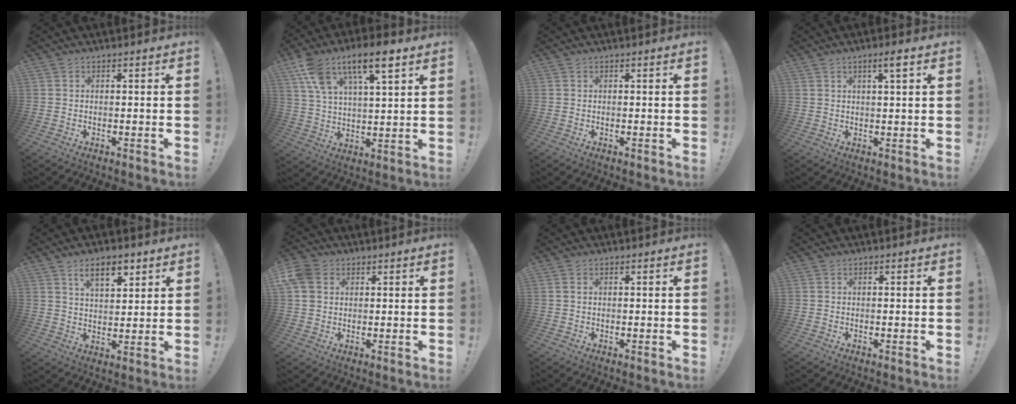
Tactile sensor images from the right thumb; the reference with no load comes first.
{"total": 13.3, "force": [7.8, 5.2, 9.4], "torque": [-0.163, -0.023, 0.135]}
{"total": 0.0}
{"total": 3.1, "force": [1.6, 0.1, 2.7], "torque": [-0.044, -0.001, 0.022]}
{"total": 9.0, "force": [5.2, 4.1, 6.1], "torque": [-0.093, -0.012, 0.092]}
{"total": 8.1, "force": [2.7, 6.5, 3.9], "torque": [-0.073, -0.005, 0.054]}
{"total": 0.6, "force": [0.3, 0.4, 0.3], "torque": [-0.010, 0.003, 0.005]}
{"total": 0.0}